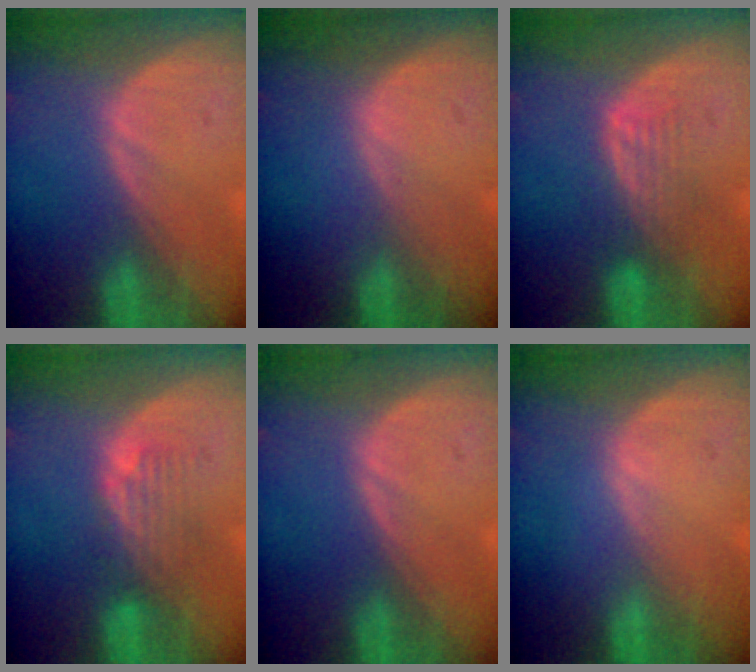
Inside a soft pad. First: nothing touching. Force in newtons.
{"total": 0.0}
{"total": 4.3, "press": 3.6, "slide": 2.3}
{"total": 4.5, "press": 3.8, "slide": 2.3}
{"total": 0.0}
{"total": 0.0}